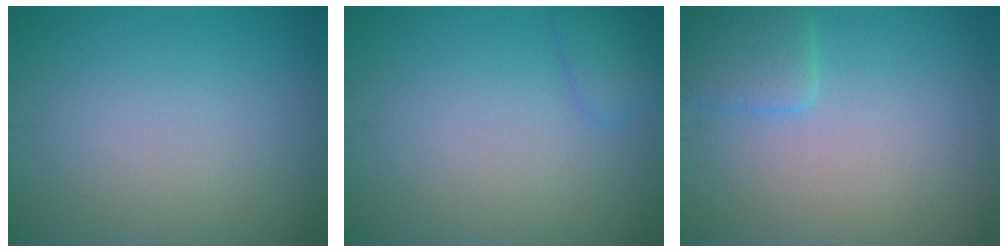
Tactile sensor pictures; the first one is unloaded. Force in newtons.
{"total": 1.5, "press": 1.5, "slide": 0.2}
{"total": 2.6, "press": 2.6, "slide": 0.1}